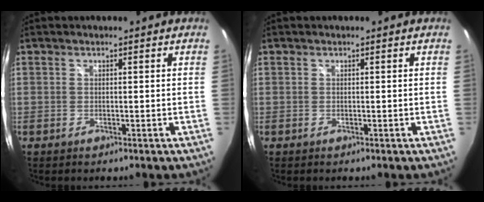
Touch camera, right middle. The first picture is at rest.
{"total": 0.0}